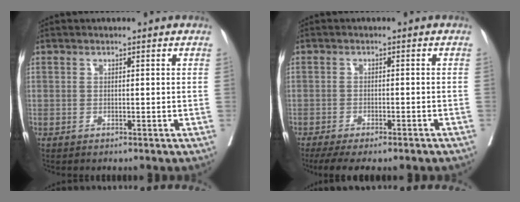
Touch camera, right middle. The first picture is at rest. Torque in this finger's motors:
{"motor_torque": [1.07, -1.07, 0.18, 0.06]}